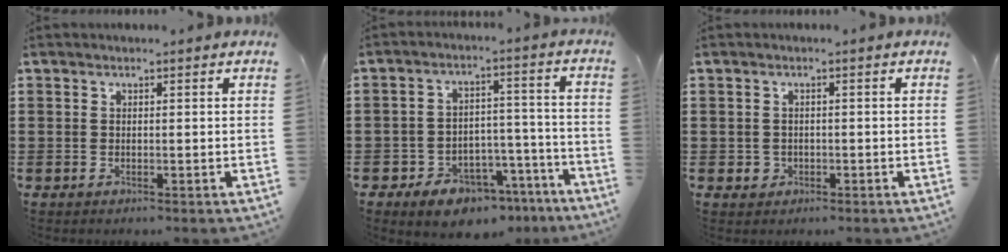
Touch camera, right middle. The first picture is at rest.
{"total": 6.9, "force": [-5.9, 2.9, 1.9], "torque": [-0.030, 0.031, -0.109]}
{"total": 1.2, "force": [-0.3, 1.1, 0.4], "torque": [-0.009, 0.005, -0.008]}